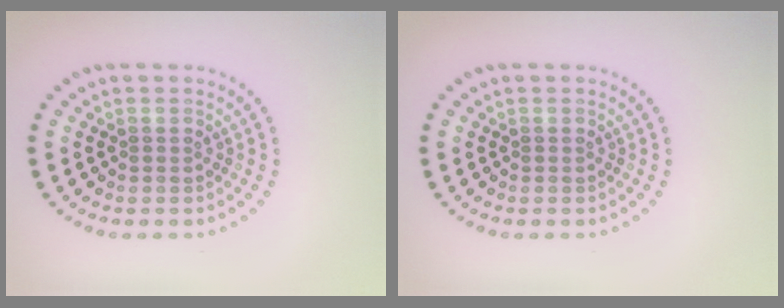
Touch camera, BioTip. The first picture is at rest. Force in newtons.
{"total": 0.0}